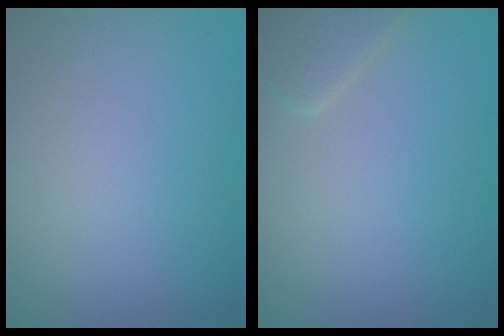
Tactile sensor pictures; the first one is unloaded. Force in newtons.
{"total": 1.9, "press": 1.9, "slide": 0.1}